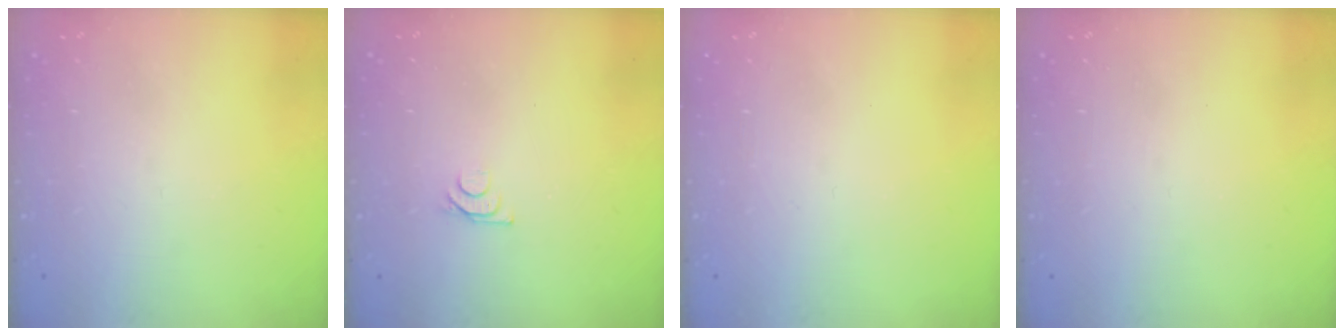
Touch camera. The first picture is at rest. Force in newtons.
{"total": 5.1, "press": 5.0, "slide": 0.7}
{"total": 0.0}
{"total": 0.0}